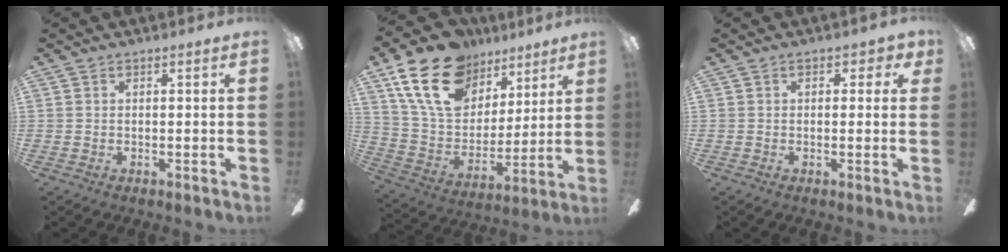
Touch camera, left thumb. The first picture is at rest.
{"total": 22.0, "force": [13.5, 13.6, 10.8], "torque": [-0.192, -0.058, 0.249]}
{"total": 2.4, "force": [0.8, 1.5, 1.6], "torque": [-0.014, 0.002, 0.011]}